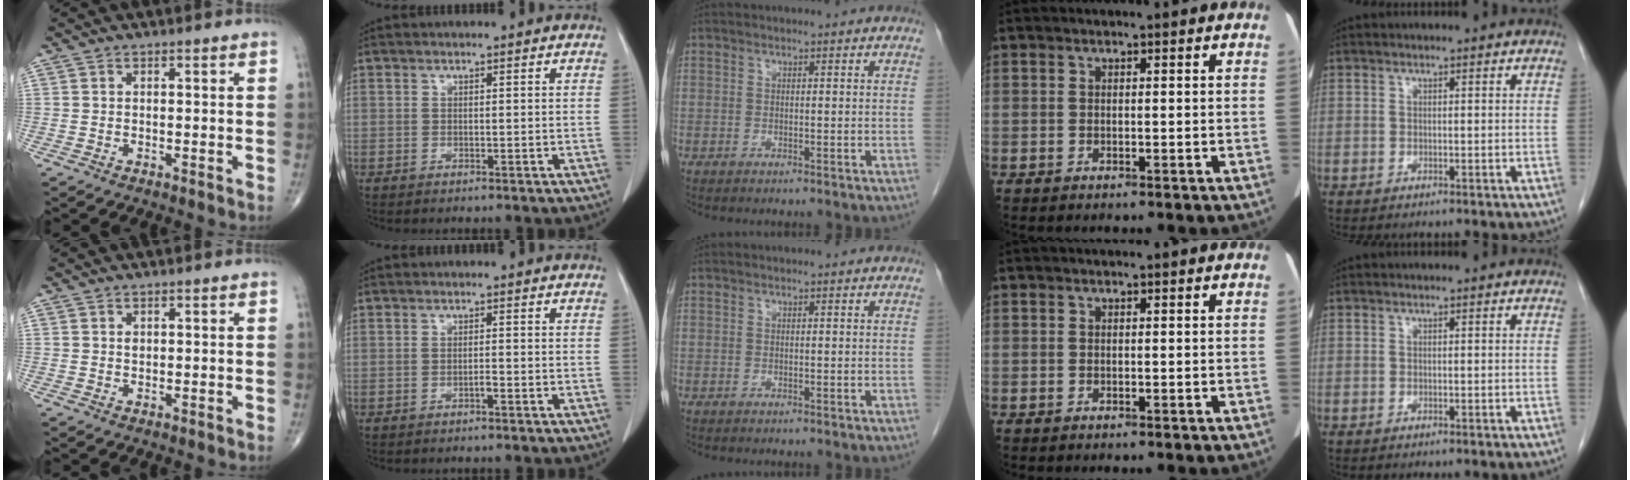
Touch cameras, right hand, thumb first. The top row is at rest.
{"thumb": {"total": 0.9, "force": [0.3, 0.7, 0.6], "torque": [-0.006, -0.001, 0.006]}, "index": {"total": 1.2, "force": [-0.6, 0.4, 0.9], "torque": [-0.020, 0.002, -0.009]}}